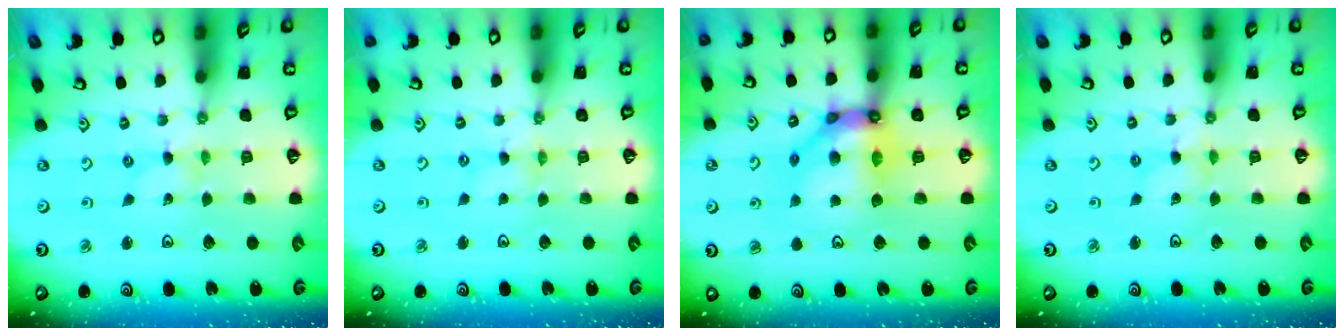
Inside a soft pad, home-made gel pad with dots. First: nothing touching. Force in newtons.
{"total": 0.6, "press": 0.6, "slide": 0.2}
{"total": 12.4, "press": 12.3, "slide": 1.5}
{"total": 1.1, "press": 1.1, "slide": 0.1}